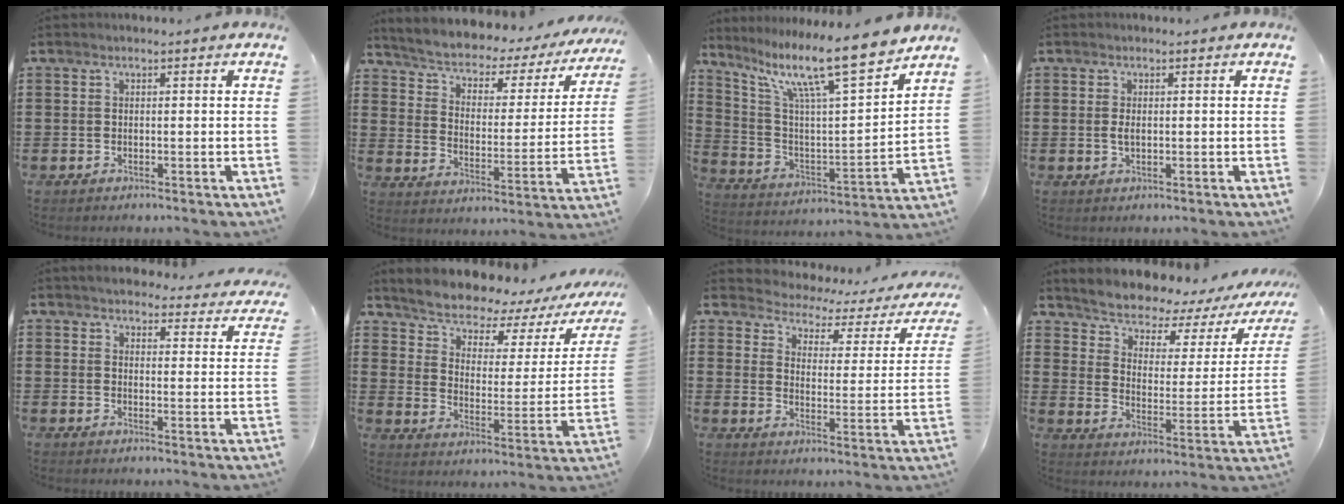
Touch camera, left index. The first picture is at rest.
{"total": 3.2, "force": [2.5, 1.3, 1.6], "torque": [-0.047, -0.027, 0.032]}
{"total": 13.4, "force": [10.1, 1.5, 8.7], "torque": [-0.178, -0.066, 0.161]}
{"total": 1.5, "force": [0.1, 0.7, 1.4], "torque": [-0.035, -0.001, -0.001]}
{"total": 3.9, "force": [3.8, 0.3, 0.5], "torque": [-0.020, -0.026, 0.064]}
{"total": 5.5, "force": [5.3, 1.1, 1.0], "torque": [-0.055, -0.050, 0.086]}
{"total": 2.4, "force": [2.1, 0.9, 0.4], "torque": [-0.028, -0.022, 0.026]}
{"total": 4.3, "force": [4.2, 0.9, 0.7], "torque": [-0.043, -0.045, 0.063]}